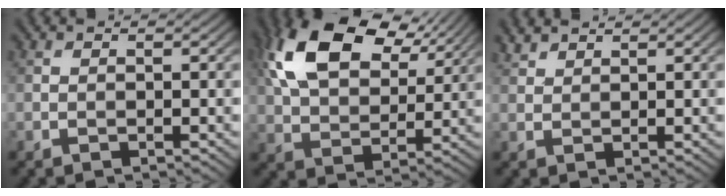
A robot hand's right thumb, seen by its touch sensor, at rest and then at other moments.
{"total": 15.5, "force": [7.1, 9.0, 10.4], "torque": [-0.232, 0.021, 0.132]}
{"total": 1.9, "force": [1.7, 0.5, 0.5], "torque": [-0.015, 0.005, 0.041]}